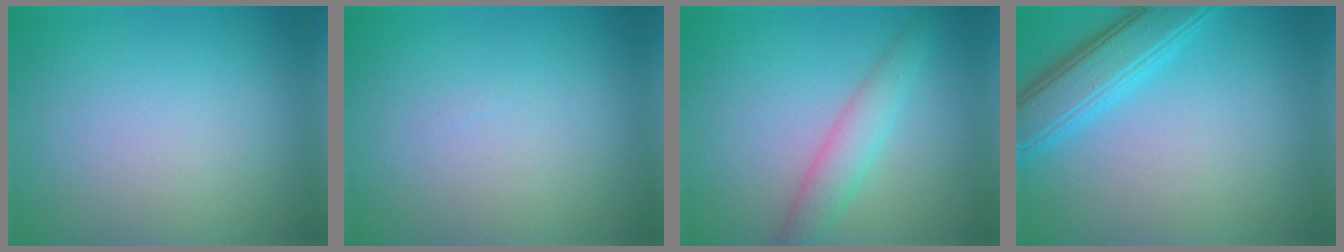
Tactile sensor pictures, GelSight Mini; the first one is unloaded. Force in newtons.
{"total": 0.0}
{"total": 2.9, "press": 2.9, "slide": 0.1}
{"total": 4.7, "press": 4.7, "slide": 0.1}